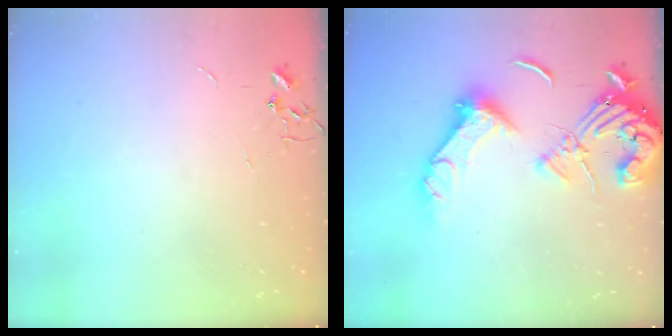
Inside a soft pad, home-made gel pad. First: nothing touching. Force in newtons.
{"total": 17.0, "press": 16.9, "slide": 2.3}